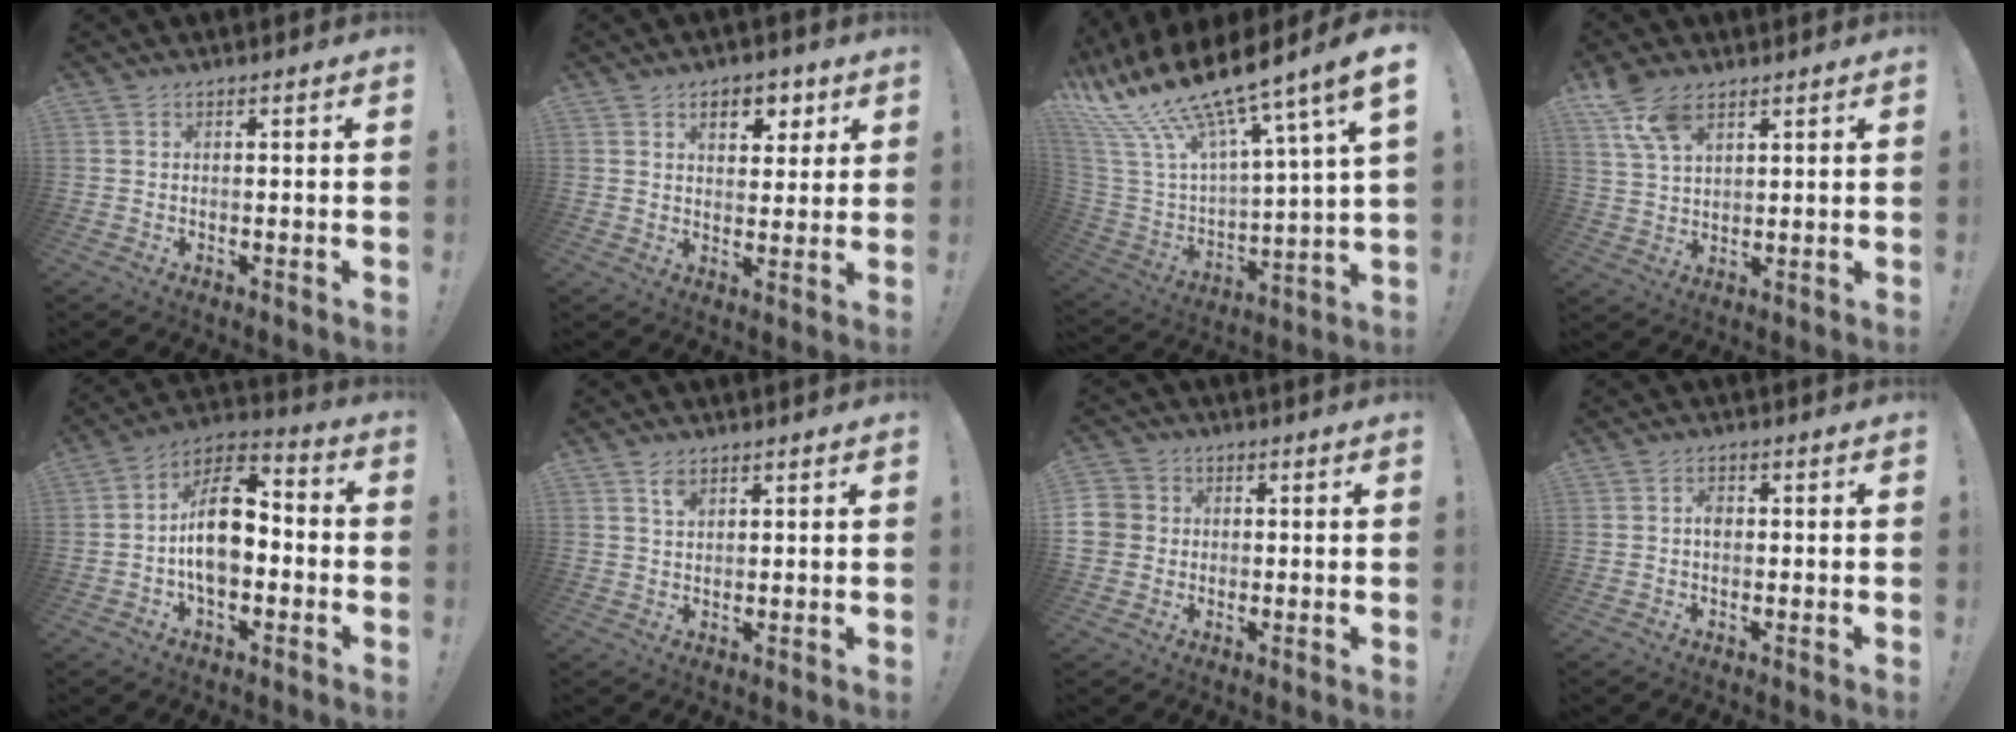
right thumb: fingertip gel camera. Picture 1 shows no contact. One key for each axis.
{"total": 7.9, "fx": 3.9, "fy": 4.9, "fz": 4.8, "tx": -0.061, "ty": -0.013, "tz": 0.067}
{"total": 19.5, "fx": 14.7, "fy": 6.1, "fz": 11.2, "tx": -0.212, "ty": -0.112, "tz": 0.268}
{"total": 8.9, "fx": 5.6, "fy": 4.2, "fz": 5.4, "tx": -0.097, "ty": -0.021, "tz": 0.108}
{"total": 14.9, "fx": -1.7, "fy": 8.9, "fz": 11.8, "tx": -0.197, "ty": 0.026, "tz": -0.026}
{"total": 3.0, "fx": 2.0, "fy": 1.6, "fz": 1.6, "tx": -0.019, "ty": -0.011, "tz": 0.033}
{"total": 6.1, "fx": 0.0, "fy": 5.9, "fz": 1.8, "tx": -0.038, "ty": 0.011, "tz": 0.000}
{"total": 1.8, "fx": -0.4, "fy": 1.2, "fz": 1.3, "tx": -0.017, "ty": 0.005, "tz": -0.011}